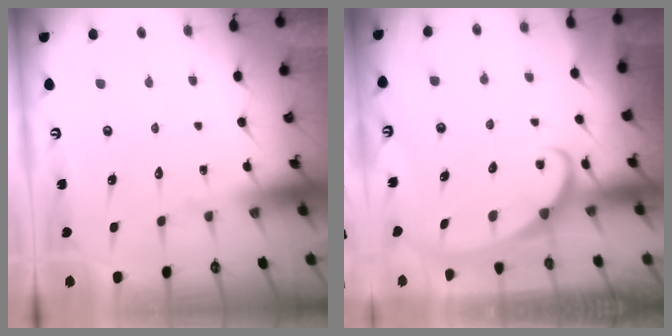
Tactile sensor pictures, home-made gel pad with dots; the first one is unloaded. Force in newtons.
{"total": 2.6, "press": 2.6, "slide": 0.3}